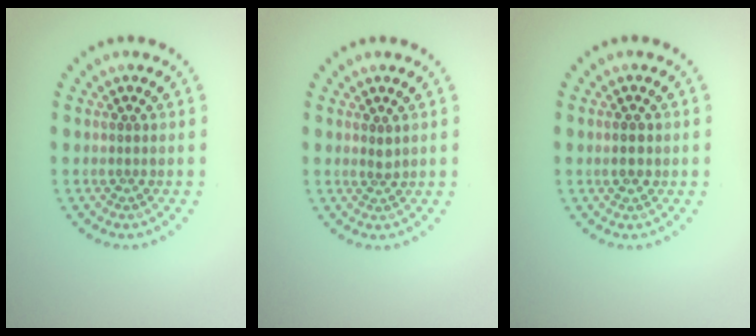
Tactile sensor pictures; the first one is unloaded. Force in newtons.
{"total": 0.9, "press": 0.6, "slide": 0.7}
{"total": 2.0, "press": 2.0, "slide": 0.0}